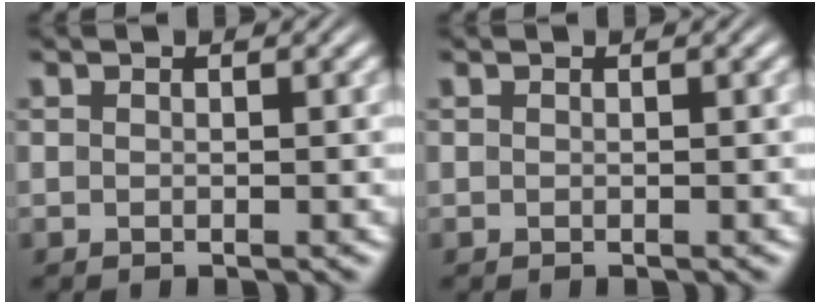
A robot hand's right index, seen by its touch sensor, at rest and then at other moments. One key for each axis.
{"total": 0.0}